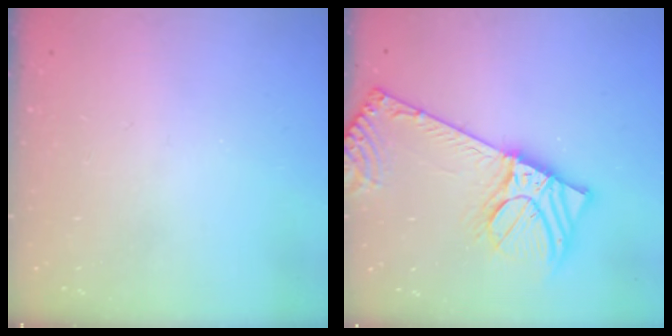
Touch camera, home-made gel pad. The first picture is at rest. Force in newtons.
{"total": 12.5, "press": 12.2, "slide": 2.6}